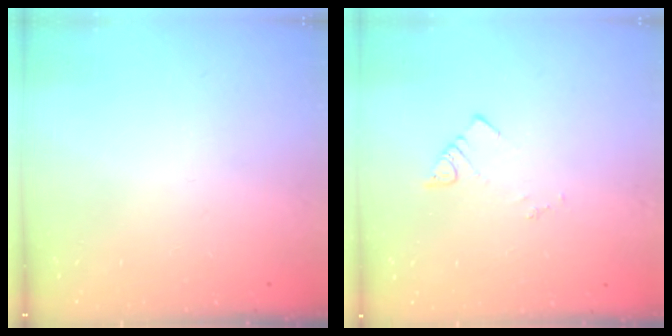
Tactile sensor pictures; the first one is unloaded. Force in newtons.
{"total": 2.1, "press": 2.0, "slide": 0.4}